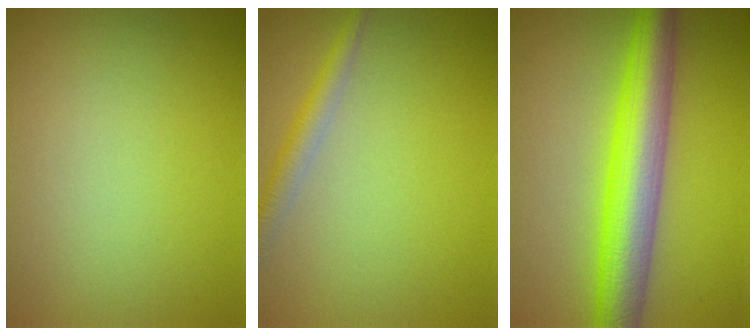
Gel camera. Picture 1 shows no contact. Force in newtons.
{"total": 2.3, "press": 2.3, "slide": 0.1}
{"total": 7.7, "press": 7.7, "slide": 0.1}